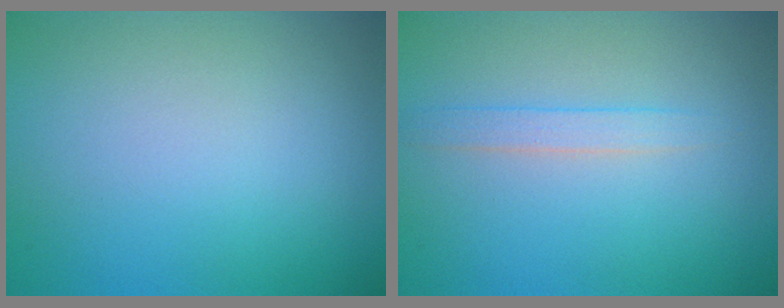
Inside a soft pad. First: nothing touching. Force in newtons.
{"total": 1.5, "press": 1.5, "slide": 0.1}